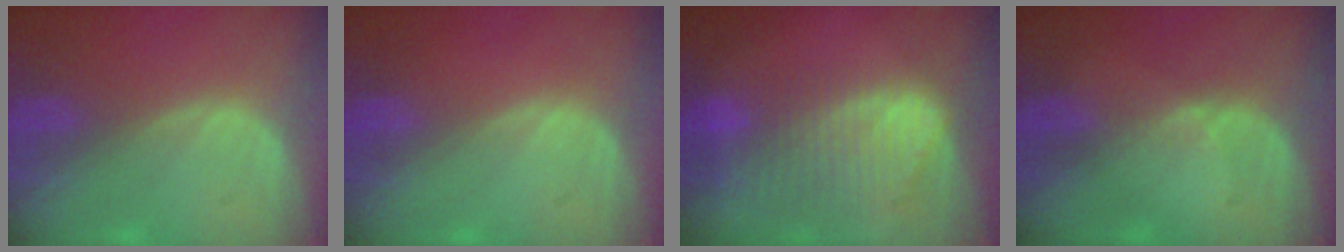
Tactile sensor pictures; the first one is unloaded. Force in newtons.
{"total": 0.0}
{"total": 10.4, "press": 8.7, "slide": 5.5}
{"total": 1.4, "press": 0.9, "slide": 1.1}